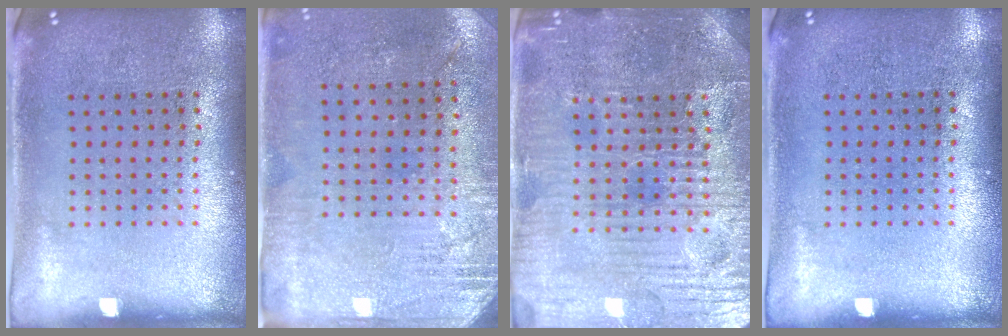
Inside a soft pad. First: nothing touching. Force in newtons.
{"total": 2.8, "press": 2.4, "slide": 1.5}
{"total": 4.8, "press": 4.7, "slide": 1.2}
{"total": 0.0}